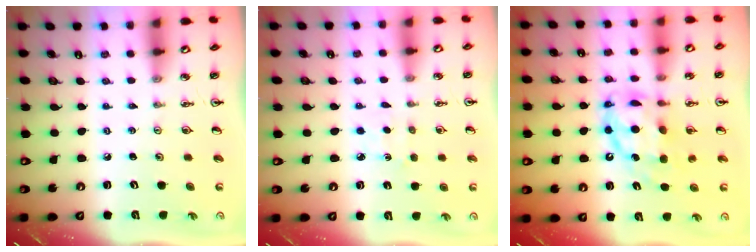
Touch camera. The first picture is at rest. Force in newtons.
{"total": 3.5, "press": 3.5, "slide": 0.5}
{"total": 12.1, "press": 12.0, "slide": 1.2}